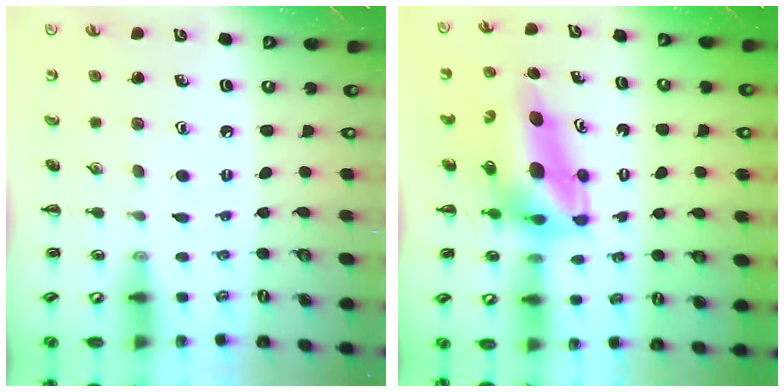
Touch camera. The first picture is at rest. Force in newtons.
{"total": 8.6, "press": 8.3, "slide": 2.4}